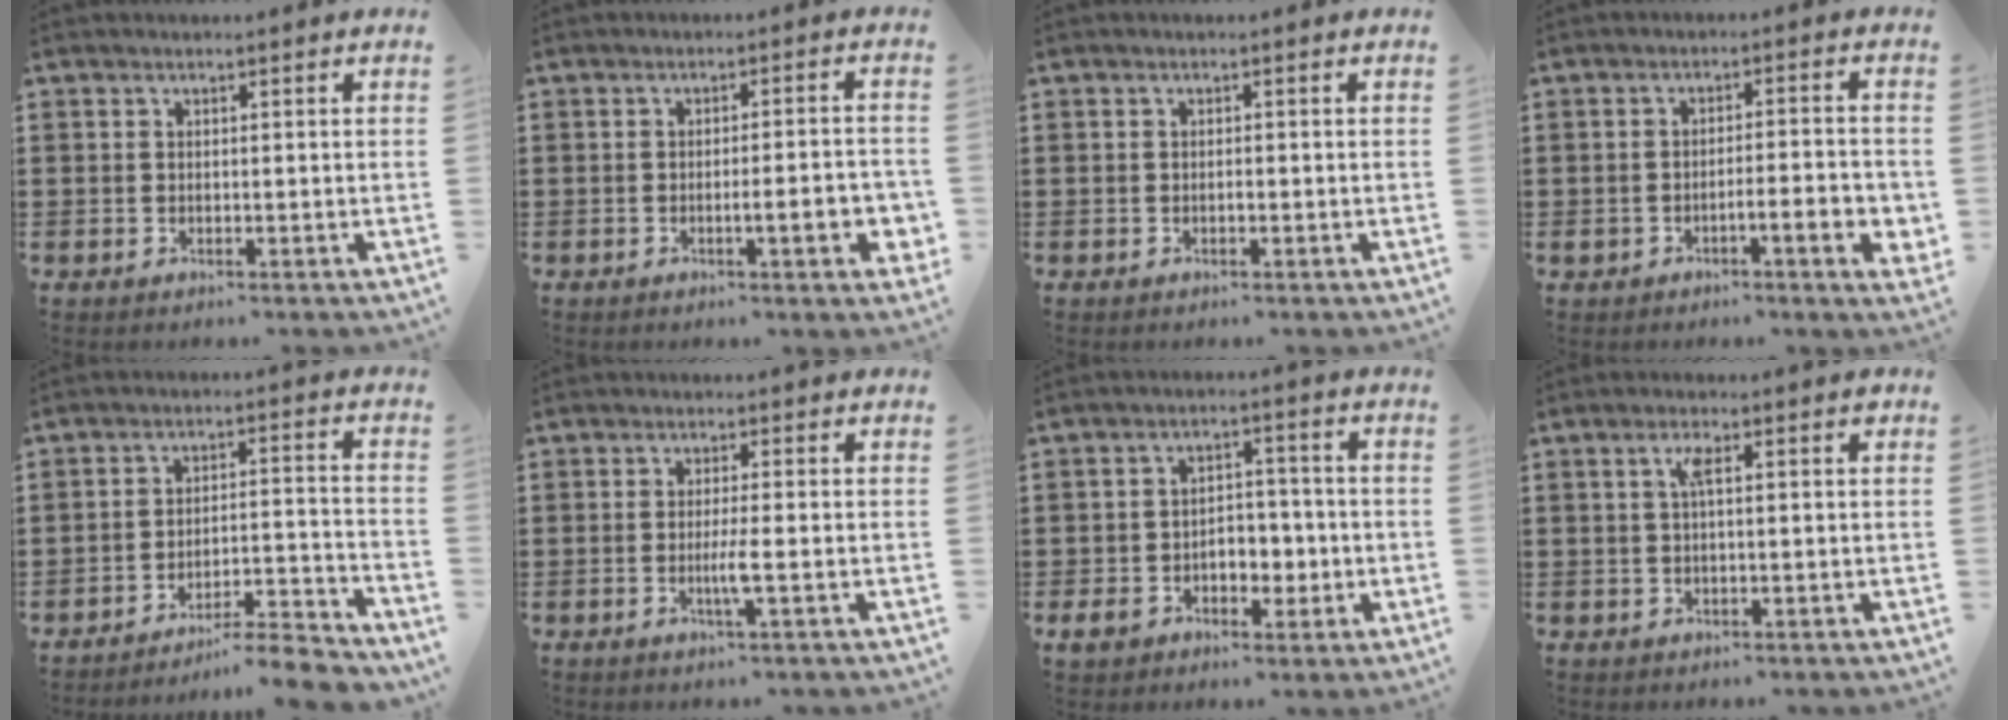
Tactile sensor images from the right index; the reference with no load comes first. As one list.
[{"total": 5.8, "force": [-1.6, 0.7, 5.5], "torque": [-0.079, -0.012, -0.025]}, {"total": 0.6, "force": [-0.3, 0.2, 0.6], "torque": [-0.013, -0.004, -0.004]}, {"total": 5.3, "force": [-2.1, 1.2, 4.7], "torque": [-0.068, -0.008, -0.036]}, {"total": 6.7, "force": [-6.4, -0.1, 2.0], "torque": [-0.028, 0.001, -0.123]}, {"total": 2.9, "force": [-0.8, -0.2, 2.8], "torque": [-0.049, -0.007, -0.016]}, {"total": 5.3, "force": [-1.9, 3.8, 3.1], "torque": [-0.053, 0.010, -0.037]}, {"total": 2.6, "force": [0.7, 0.4, 2.5], "torque": [-0.043, 0.002, 0.008]}]